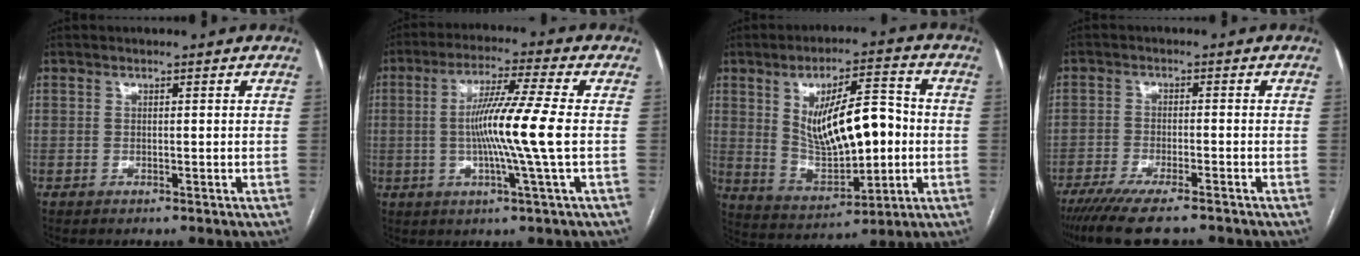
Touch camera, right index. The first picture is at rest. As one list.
[{"total": 11.2, "force": [-0.7, -1.6, 11.1], "torque": [-0.205, -0.006, -0.016]}, {"total": 14.6, "force": [0.9, 5.1, 13.6], "torque": [-0.234, 0.010, 0.029]}, {"total": 10.7, "force": [-8.6, 1.5, 6.2], "torque": [-0.092, -0.022, -0.136]}]